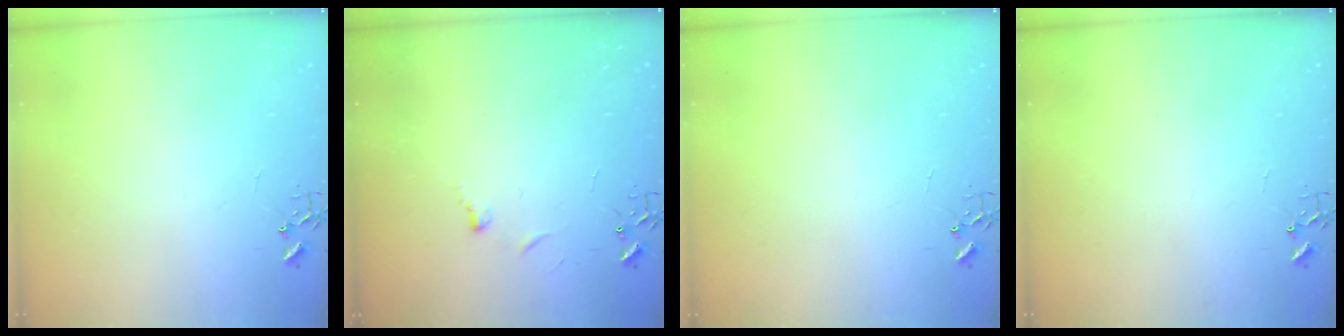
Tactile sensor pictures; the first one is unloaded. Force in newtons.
{"total": 4.9, "press": 4.8, "slide": 0.6}
{"total": 0.0}
{"total": 0.0}